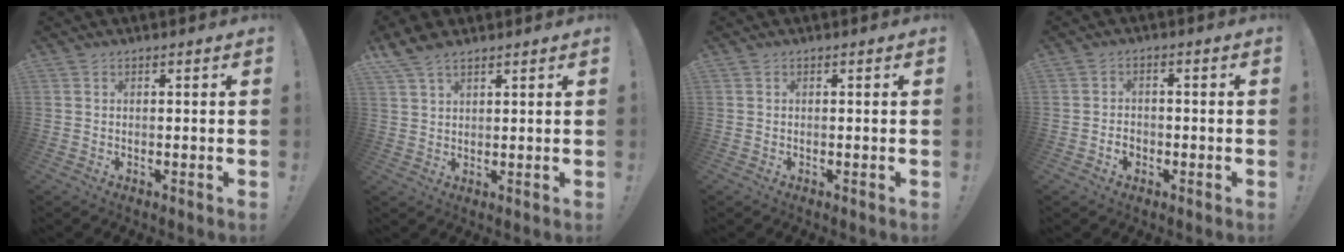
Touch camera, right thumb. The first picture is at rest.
{"total": 5.8, "force": [4.3, 2.5, 2.9], "torque": [-0.058, -0.014, 0.085]}
{"total": 0.0}
{"total": 3.0, "force": [-1.6, 2.1, 1.4], "torque": [-0.017, 0.003, -0.028]}